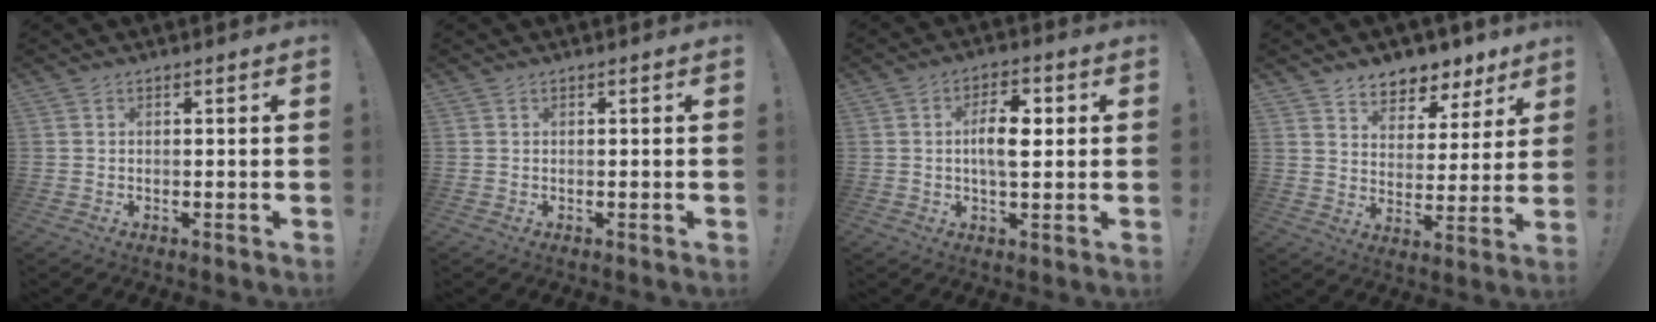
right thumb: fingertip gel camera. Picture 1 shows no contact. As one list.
[{"total": 0.0}, {"total": 8.5, "force": [0.6, 4.1, 7.4], "torque": [-0.118, 0.003, 0.004]}, {"total": 7.4, "force": [5.8, 4.4, 1.3], "torque": [-0.004, -0.056, 0.108]}]